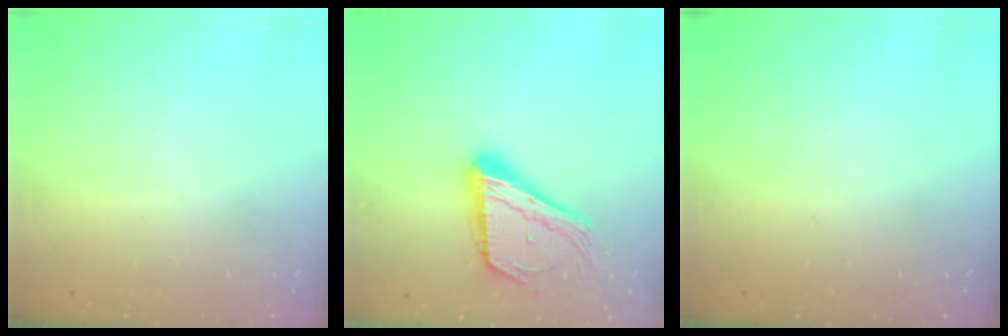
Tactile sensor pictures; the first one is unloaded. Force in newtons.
{"total": 21.0, "press": 20.9, "slide": 2.7}
{"total": 0.0}